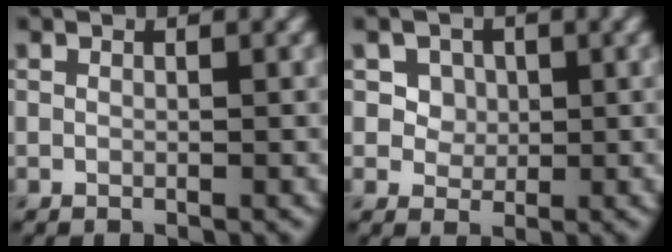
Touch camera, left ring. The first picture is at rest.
{"total": 4.9, "force": [2.2, 3.8, 2.1], "torque": [-0.043, 0.003, 0.033]}